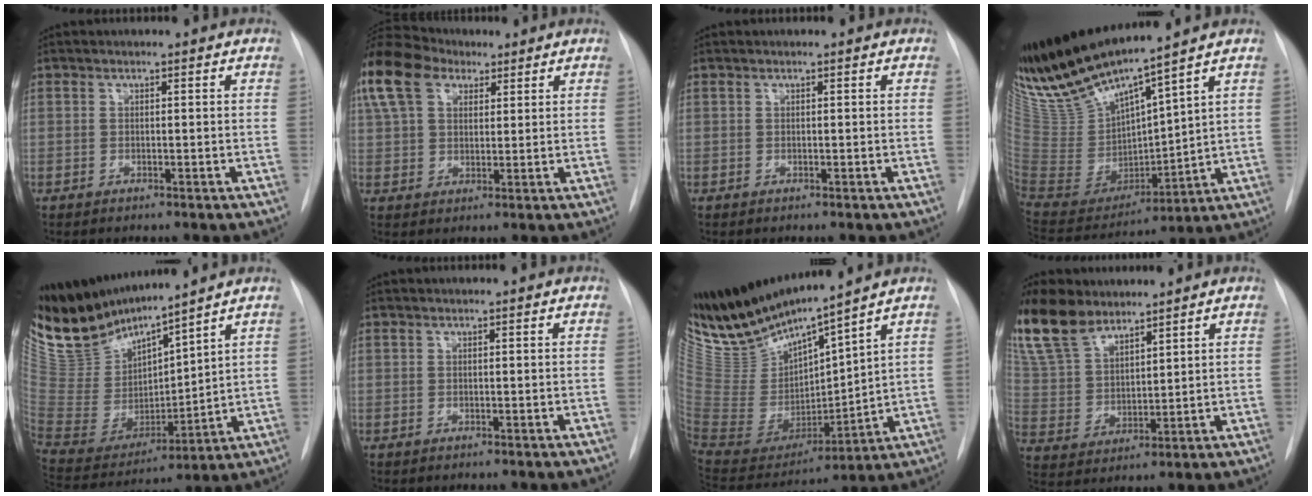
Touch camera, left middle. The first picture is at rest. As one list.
[{"total": 21.4, "force": [12.3, 13.7, 10.8], "torque": [-0.309, 0.090, 0.231]}, {"total": 0.0}, {"total": 15.1, "force": [13.3, 0.5, 7.1], "torque": [-0.143, -0.024, 0.273]}, {"total": 13.7, "force": [13.1, 1.6, 3.5], "torque": [-0.083, -0.016, 0.276]}, {"total": 0.0}, {"total": 14.5, "force": [13.5, 0.5, 5.4], "torque": [-0.116, -0.024, 0.279]}, {"total": 13.8, "force": [11.1, 5.8, 5.8], "torque": [-0.134, 0.016, 0.225]}]